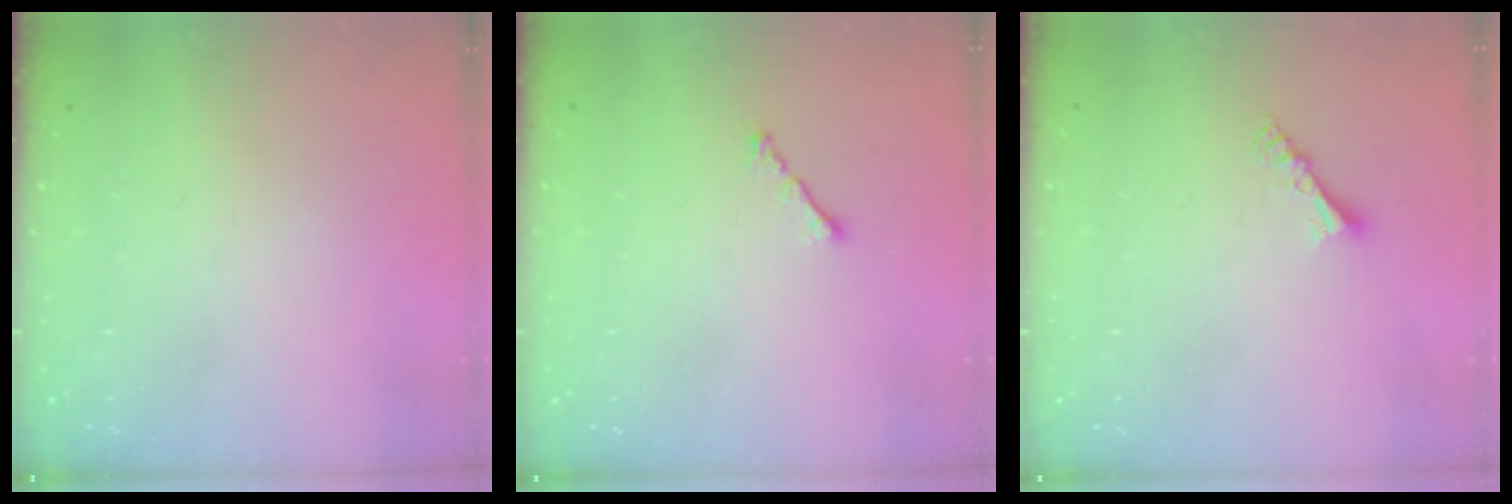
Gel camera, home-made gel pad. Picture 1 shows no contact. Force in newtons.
{"total": 1.7, "press": 1.6, "slide": 0.6}
{"total": 5.2, "press": 5.1, "slide": 0.5}